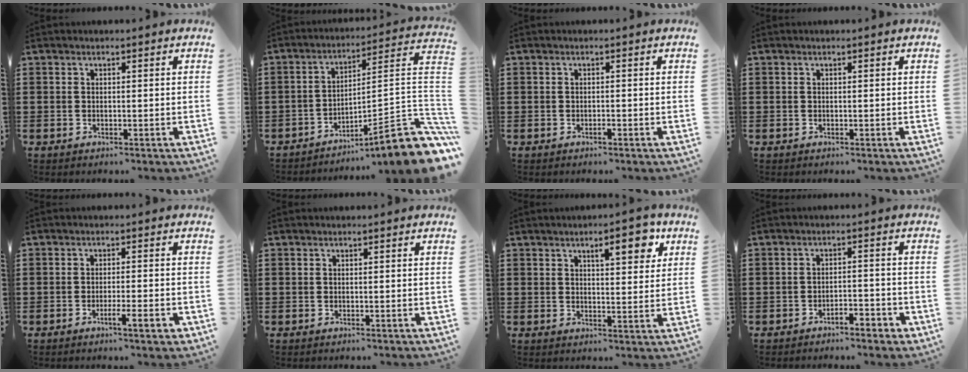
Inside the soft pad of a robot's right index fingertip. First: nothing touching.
{"total": 10.6, "force": [-6.1, 0.9, 8.6], "torque": [-0.116, -0.013, -0.117]}
{"total": 0.6, "force": [-0.4, 0.1, 0.4], "torque": [-0.009, -0.003, -0.008]}
{"total": 0.0}
{"total": 3.8, "force": [-2.0, 0.5, 3.2], "torque": [-0.057, -0.008, -0.033]}
{"total": 0.0}
{"total": 6.6, "force": [3.7, 2.1, 5.1], "torque": [-0.068, -0.004, 0.053]}
{"total": 2.6, "force": [-2.4, 0.5, 0.9], "torque": [-0.019, 0.007, -0.049]}